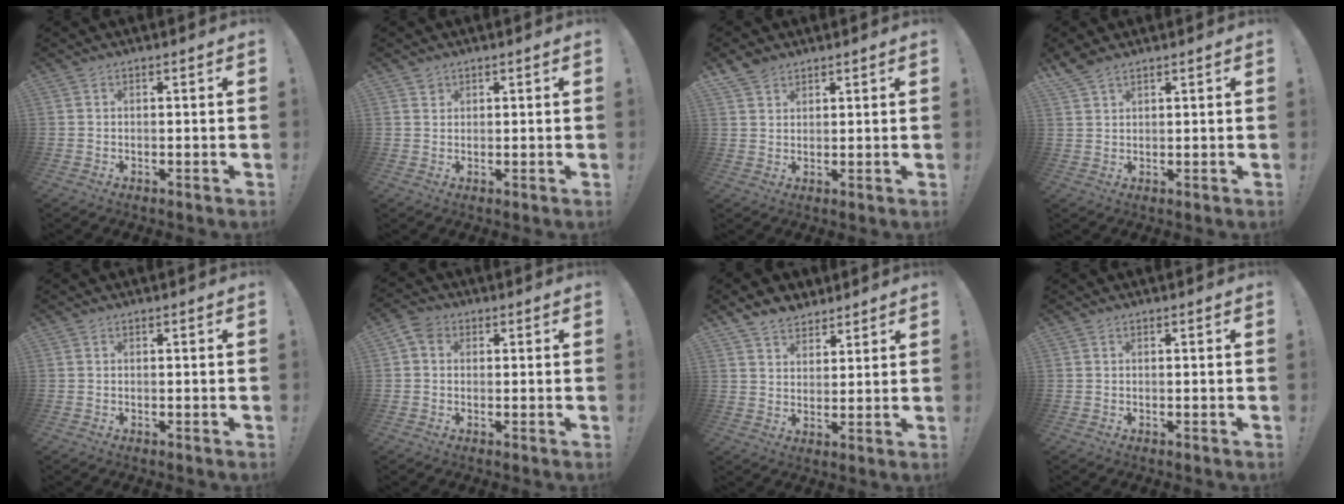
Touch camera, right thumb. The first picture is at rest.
{"total": 1.6, "force": [1.2, 1.1, 0.3], "torque": [0.007, -0.008, 0.020]}
{"total": 4.2, "force": [3.2, 2.4, 1.1], "torque": [-0.014, -0.018, 0.060]}
{"total": 4.2, "force": [3.5, 1.4, 1.8], "torque": [-0.032, -0.017, 0.066]}
{"total": 0.0}
{"total": 3.8, "force": [0.8, 3.1, 2.0], "torque": [-0.029, 0.002, 0.016]}
{"total": 6.7, "force": [5.4, 3.8, 1.3], "torque": [-0.021, -0.037, 0.104]}
{"total": 0.0}